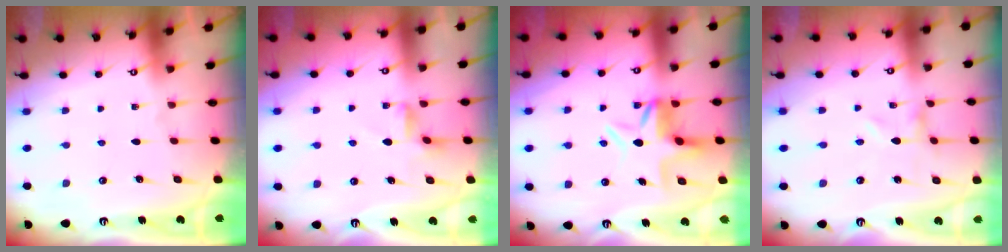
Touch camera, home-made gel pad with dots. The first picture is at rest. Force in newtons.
{"total": 2.3, "press": 2.3, "slide": 0.5}
{"total": 7.3, "press": 7.0, "slide": 2.1}
{"total": 0.0}